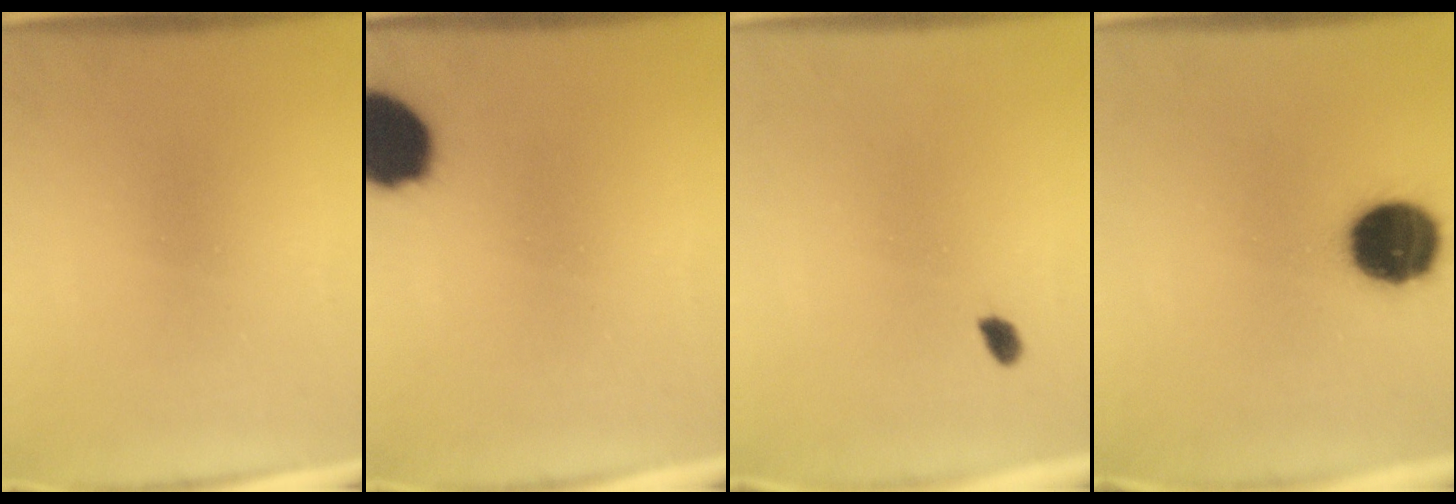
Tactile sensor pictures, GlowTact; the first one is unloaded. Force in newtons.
{"total": 13.3}
{"total": 1.5}
{"total": 15.4}